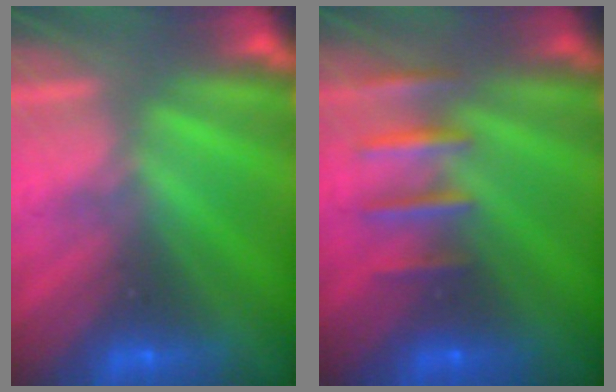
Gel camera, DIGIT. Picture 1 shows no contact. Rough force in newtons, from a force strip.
{"total": 2.5}